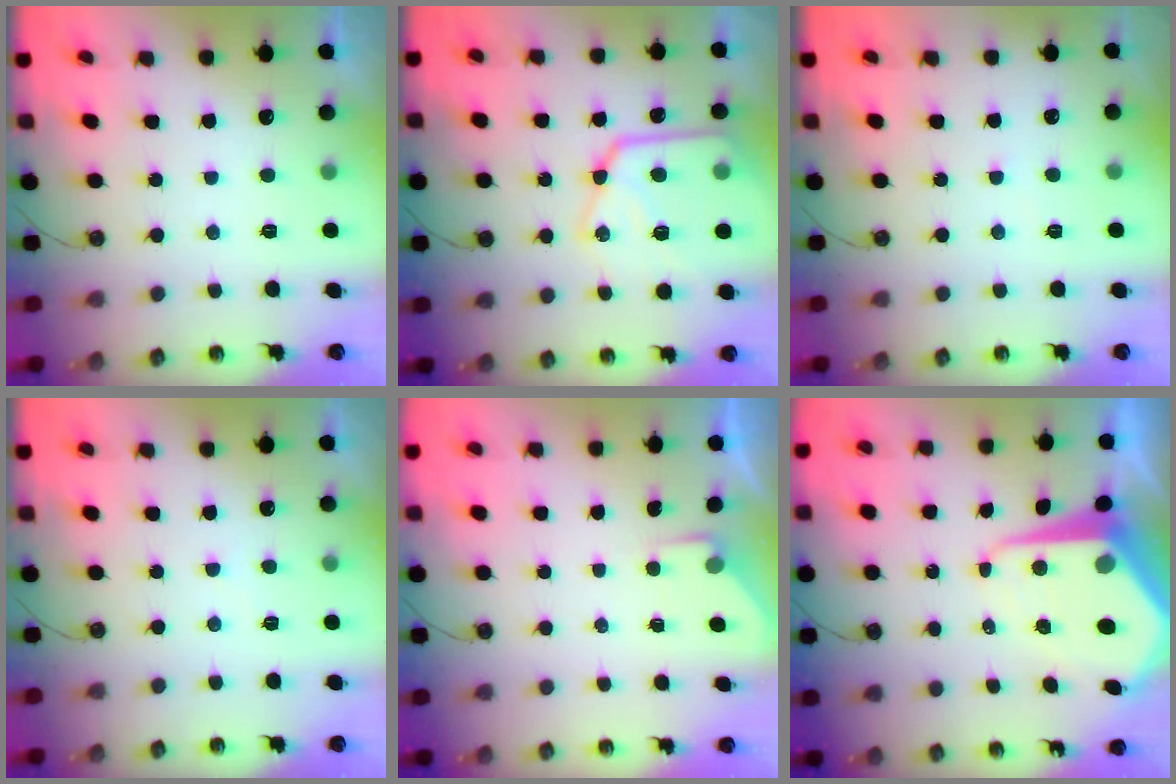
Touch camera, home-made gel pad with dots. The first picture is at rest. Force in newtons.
{"total": 18.1, "press": 17.9, "slide": 2.0}
{"total": 4.6, "press": 4.5, "slide": 0.5}
{"total": 1.5, "press": 1.5, "slide": 0.4}
{"total": 2.8, "press": 2.8, "slide": 0.4}
{"total": 14.1, "press": 14.1, "slide": 1.2}